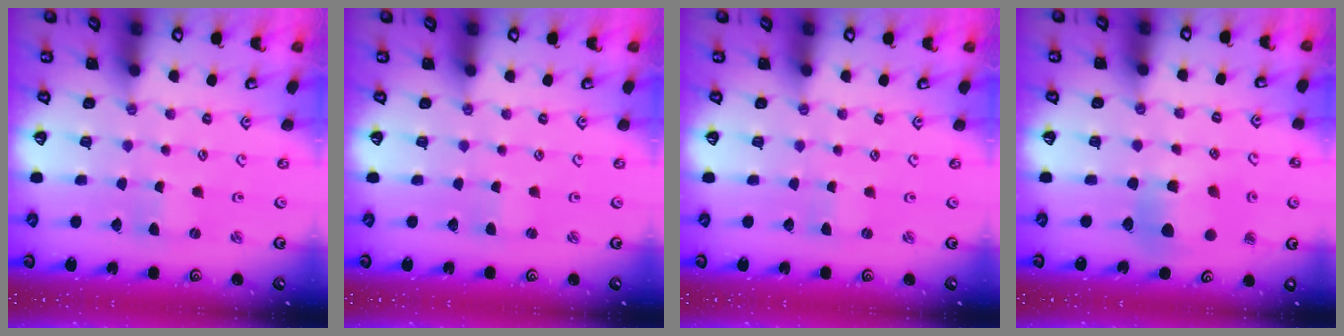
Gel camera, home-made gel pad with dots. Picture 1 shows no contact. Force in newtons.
{"total": 1.2, "press": 1.2, "slide": 0.2}
{"total": 0.0}
{"total": 9.0, "press": 8.9, "slide": 1.0}